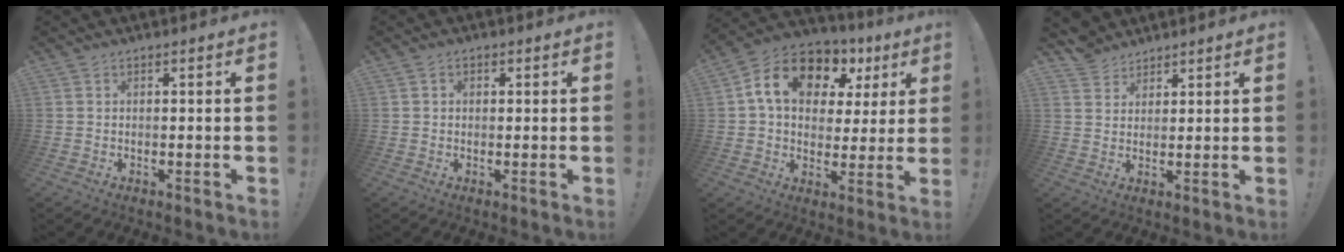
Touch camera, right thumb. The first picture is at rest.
{"total": 1.0, "force": [0.2, 0.9, 0.4], "torque": [0.002, 0.000, 0.002]}
{"total": 15.9, "force": [6.8, 10.6, 9.8], "torque": [-0.157, -0.020, 0.123]}
{"total": 5.8, "force": [4.8, 3.2, 0.5], "torque": [-0.012, -0.030, 0.095]}